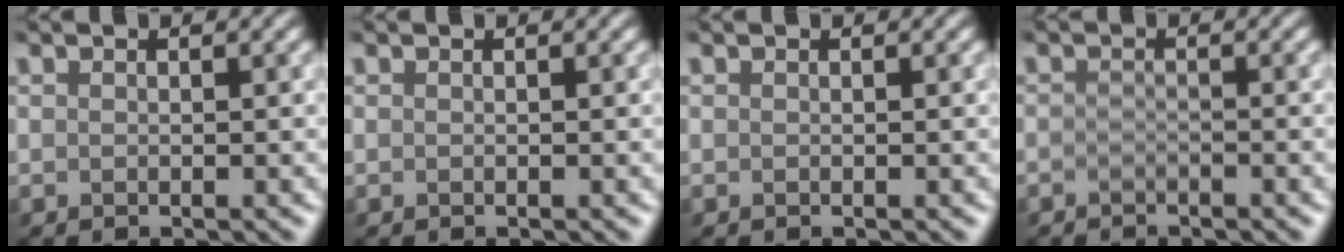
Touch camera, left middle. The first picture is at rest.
{"total": 0.0}
{"total": 0.0}
{"total": 0.9, "force": [-0.8, 0.0, 0.1], "torque": [-0.002, 0.002, -0.017]}